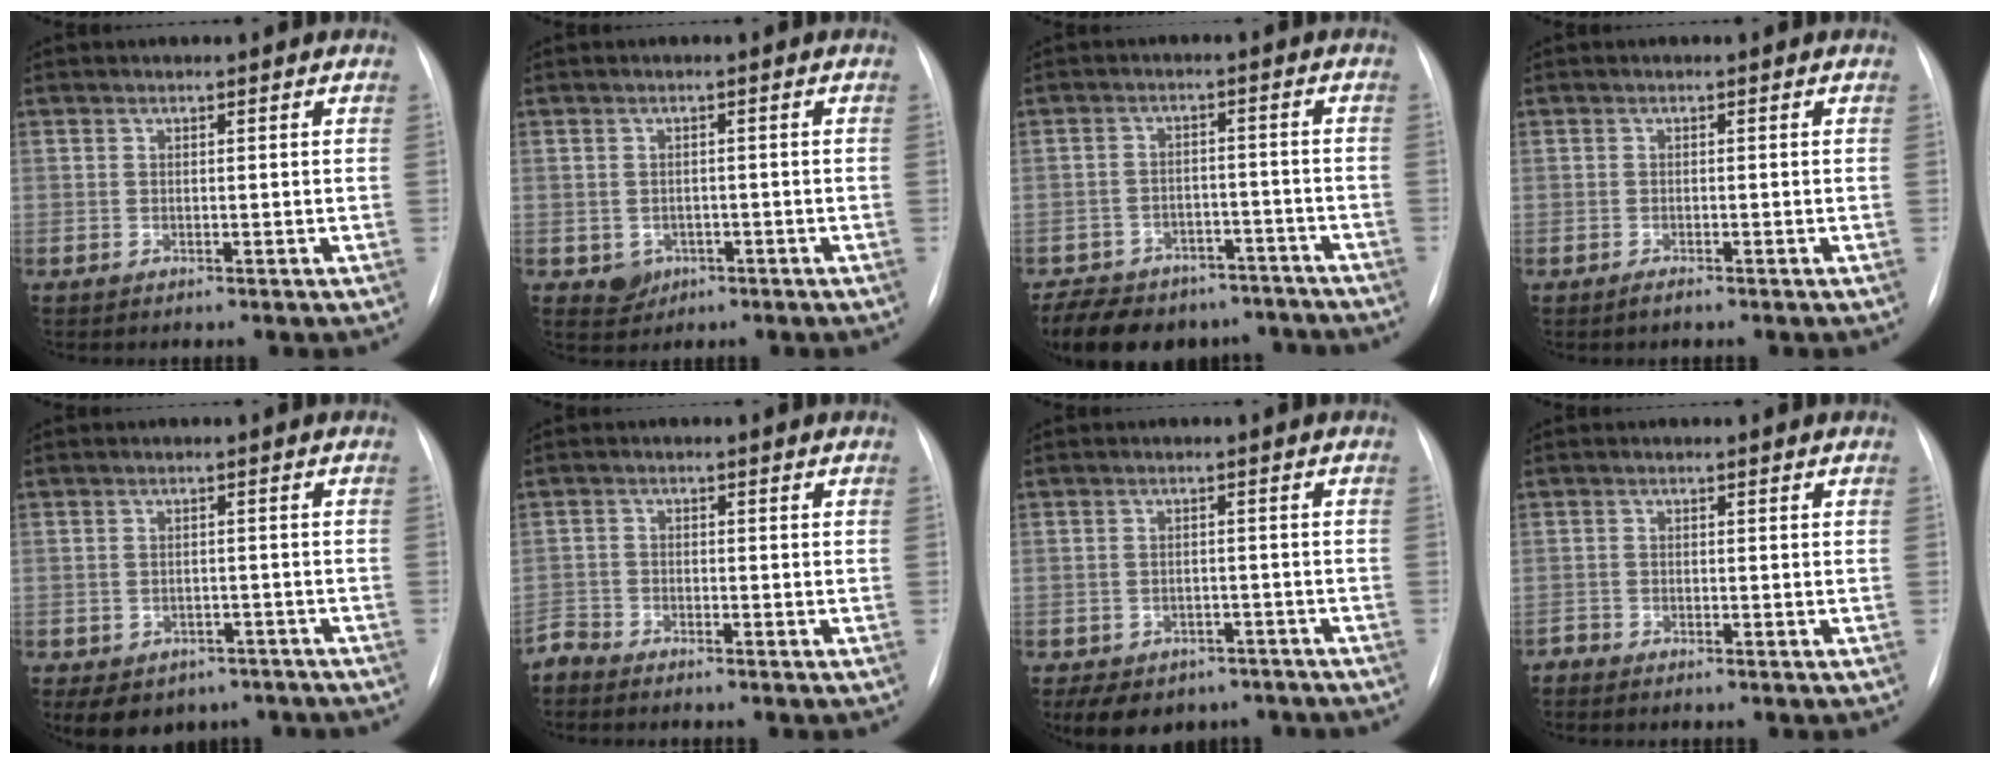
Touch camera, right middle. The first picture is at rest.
{"total": 3.0, "force": [-1.2, 2.5, 0.9], "torque": [-0.010, 0.004, -0.008]}
{"total": 16.4, "force": [-13.7, 7.6, 5.0], "torque": [-0.108, 0.006, -0.178]}
{"total": 0.8, "force": [-0.6, 0.0, 0.5], "torque": [-0.012, -0.002, -0.010]}
{"total": 9.8, "force": [-6.8, 6.5, 3.1], "torque": [-0.060, 0.009, -0.075]}
{"total": 2.5, "force": [-2.5, 0.2, -0.3], "torque": [0.011, -0.010, -0.050]}
{"total": 11.0, "force": [-8.1, 6.6, 3.5], "torque": [-0.067, 0.005, -0.092]}
{"total": 1.0, "force": [-1.0, 0.0, -0.1], "torque": [0.002, -0.004, -0.020]}